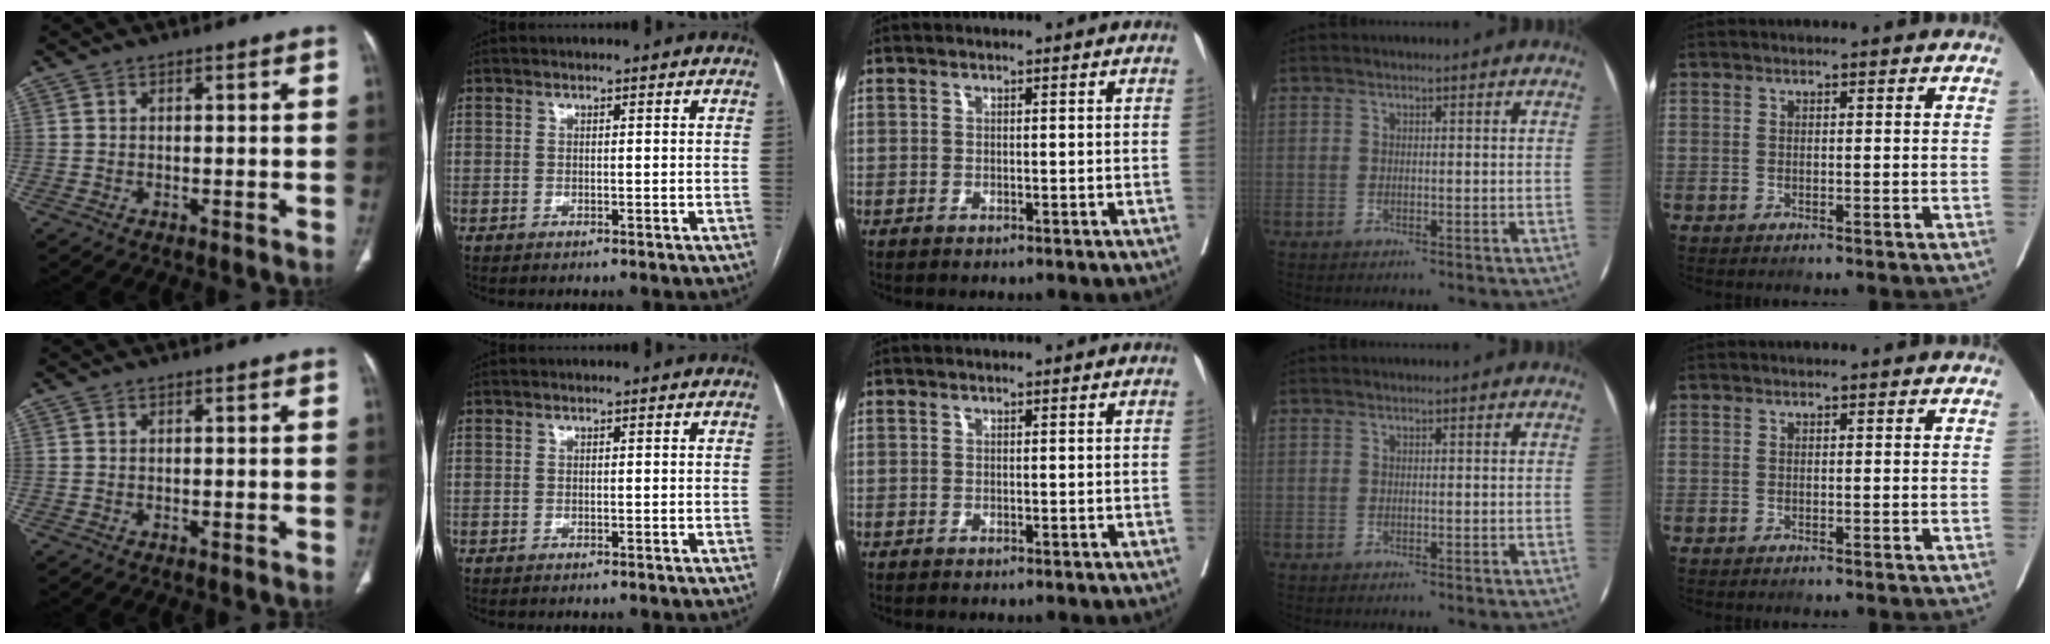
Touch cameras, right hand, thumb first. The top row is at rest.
{}